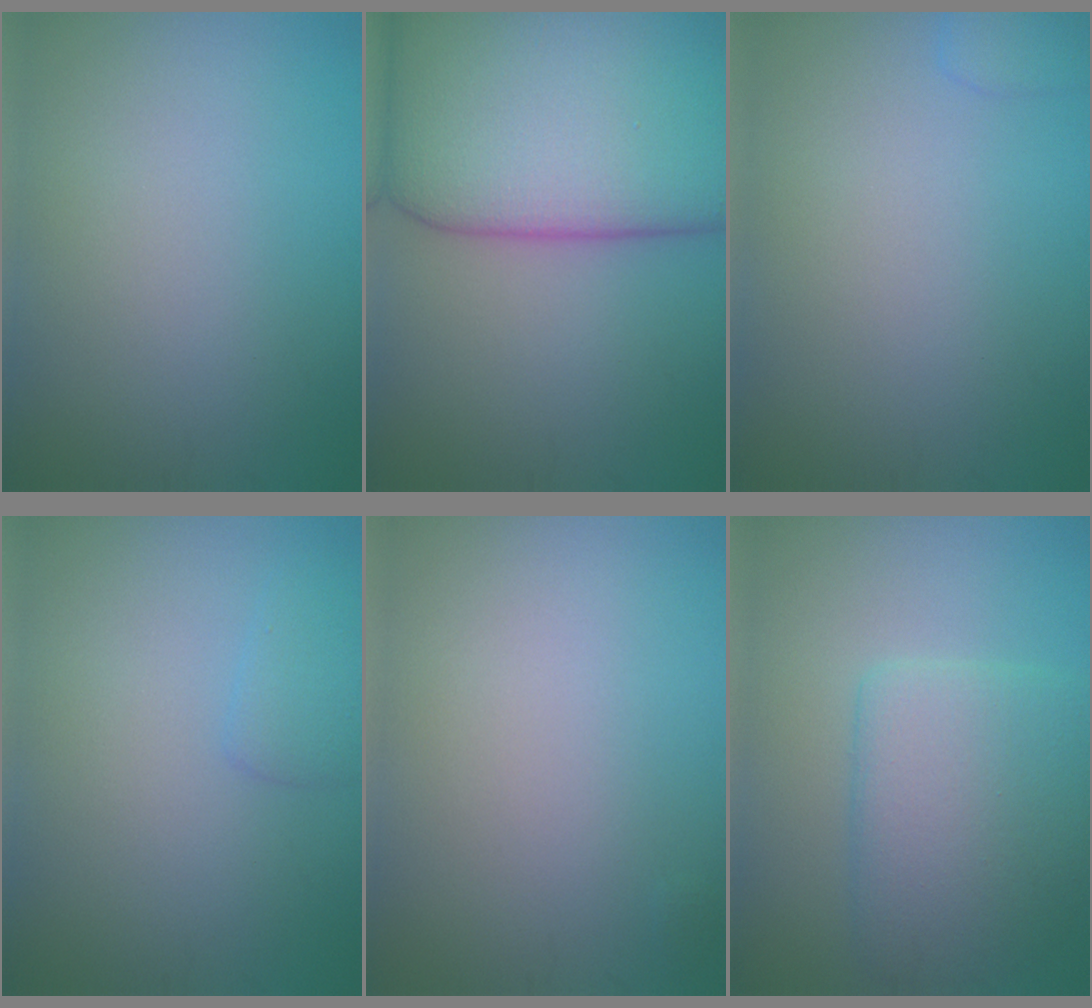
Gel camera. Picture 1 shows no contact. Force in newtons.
{"total": 16.8, "press": 16.8, "slide": 0.9}
{"total": 1.5, "press": 1.5, "slide": 0.1}
{"total": 1.5, "press": 1.5, "slide": 0.1}
{"total": 0.0}
{"total": 5.8, "press": 5.8, "slide": 0.6}